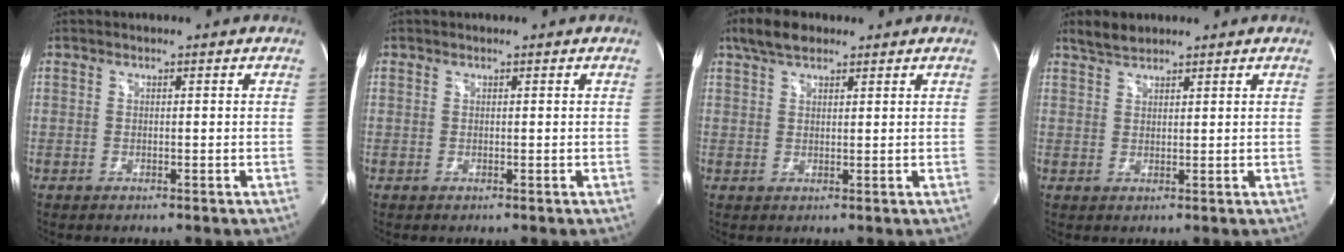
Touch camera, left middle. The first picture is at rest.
{"total": 0.0}
{"total": 4.9, "force": [3.6, 2.0, 2.7], "torque": [-0.060, 0.019, 0.068]}
{"total": 2.8, "force": [2.5, 0.8, 0.8], "torque": [-0.022, 0.012, 0.049]}